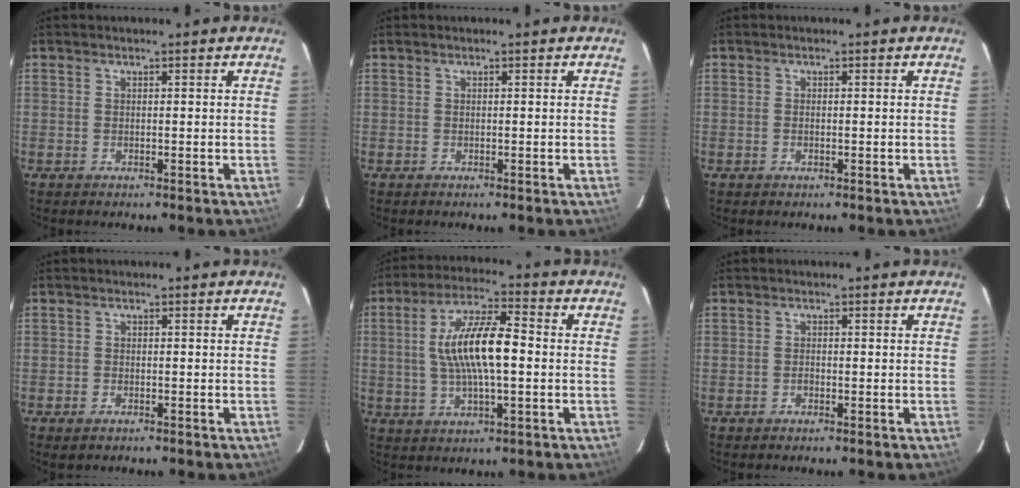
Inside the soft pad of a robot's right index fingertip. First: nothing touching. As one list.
[{"total": 0.0}, {"total": 0.7, "force": [-0.2, 0.4, 0.4], "torque": [-0.009, 0.000, -0.004]}, {"total": 1.3, "force": [-0.9, 0.8, 0.5], "torque": [-0.010, -0.002, -0.015]}, {"total": 12.7, "force": [0.2, 3.6, 12.2], "torque": [-0.233, 0.011, 0.005]}, {"total": 0.9, "force": [-0.5, 0.7, 0.4], "torque": [-0.008, 0.002, -0.008]}]